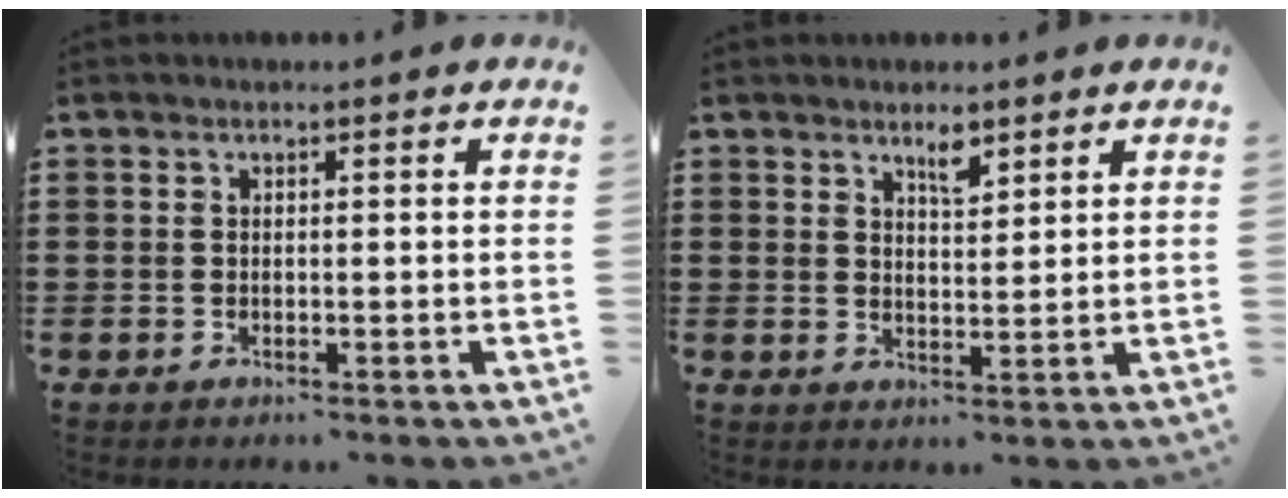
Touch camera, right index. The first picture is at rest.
{"total": 2.9, "force": [2.3, 0.9, 1.6], "torque": [-0.019, -0.003, 0.037]}